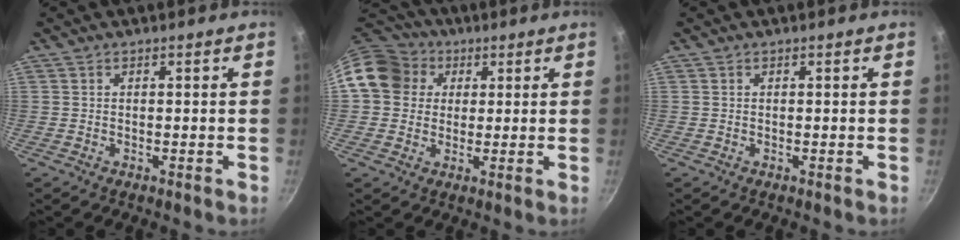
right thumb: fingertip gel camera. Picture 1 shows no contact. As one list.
[{"total": 12.4, "force": [3.2, 10.7, 5.3], "torque": [-0.078, 0.024, 0.044]}, {"total": 0.0}]